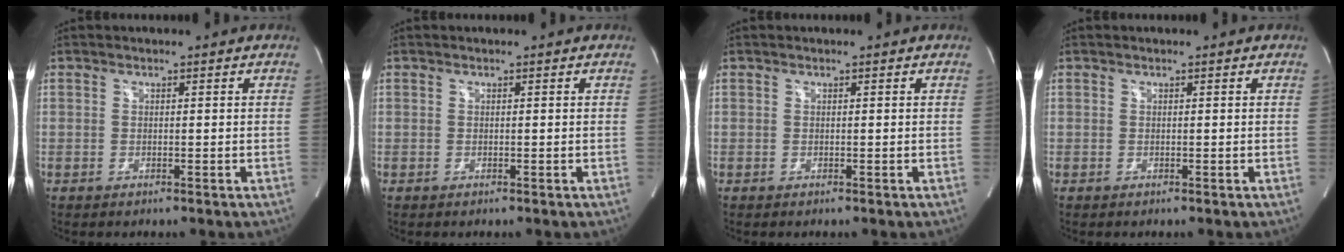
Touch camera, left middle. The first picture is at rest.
{"total": 0.0}
{"total": 0.0}
{"total": 0.0}